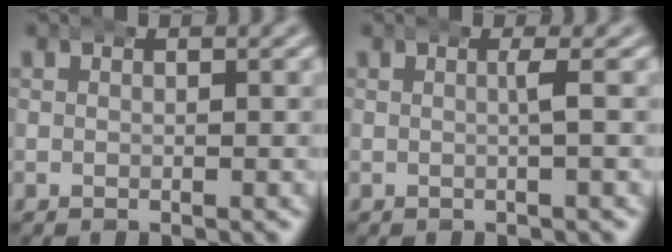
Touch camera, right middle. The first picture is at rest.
{"total": 0.9, "force": [0.1, -0.5, 0.7], "torque": [-0.016, -0.004, 0.003]}